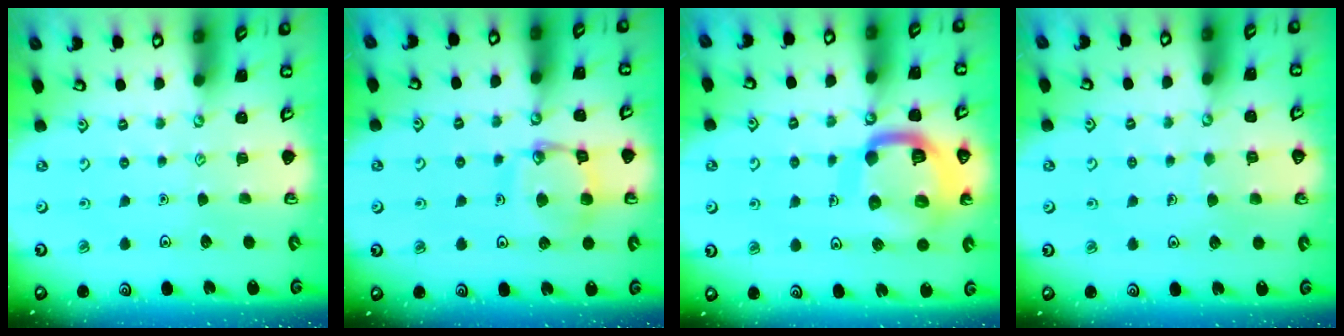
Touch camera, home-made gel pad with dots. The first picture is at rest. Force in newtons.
{"total": 13.8, "press": 13.7, "slide": 1.5}
{"total": 18.2, "press": 18.1, "slide": 2.0}
{"total": 4.5, "press": 4.5, "slide": 0.4}